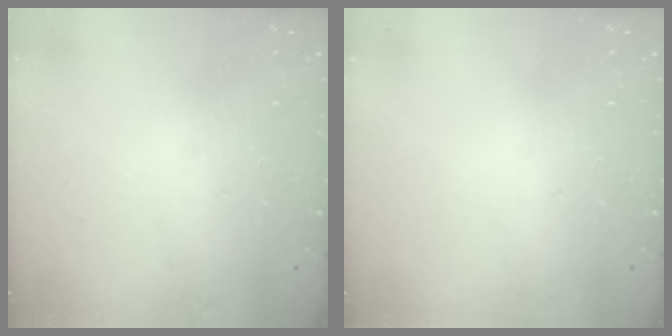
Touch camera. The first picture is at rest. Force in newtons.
{"total": 0.0}